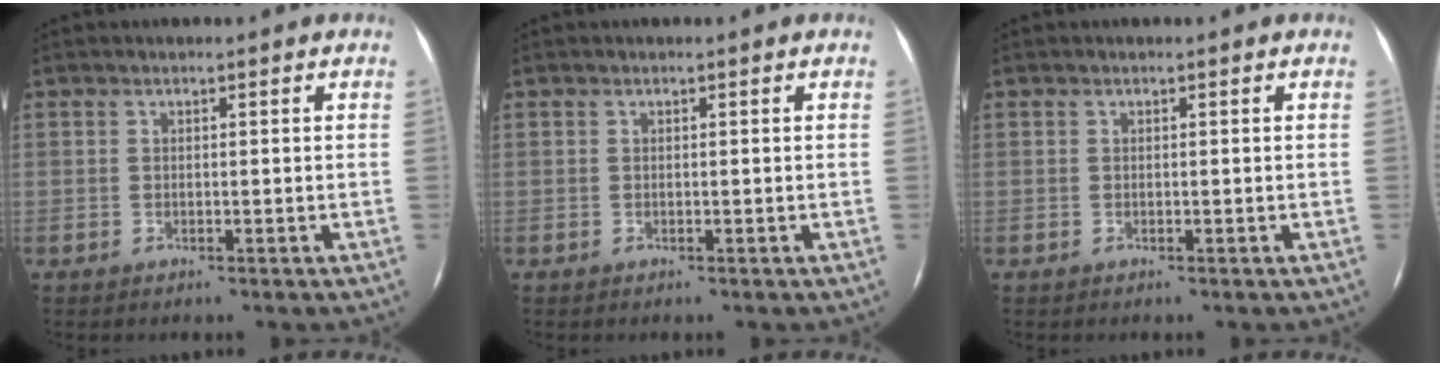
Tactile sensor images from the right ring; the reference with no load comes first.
{"total": 0.0}
{"total": 0.0}